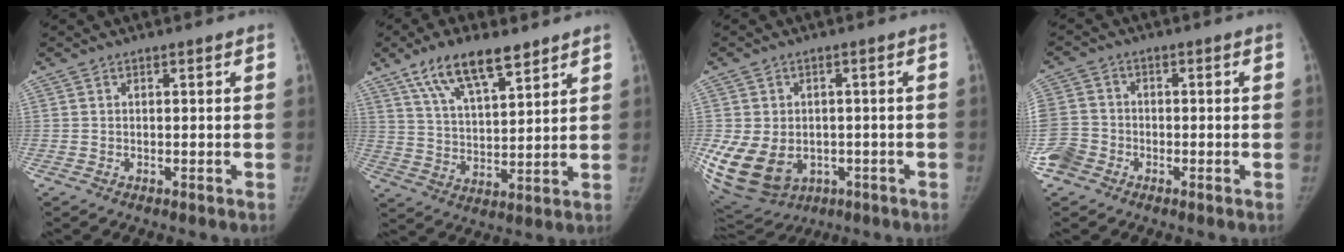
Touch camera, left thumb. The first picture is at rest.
{"total": 13.1, "force": [8.6, 4.7, 8.7], "torque": [-0.131, -0.035, 0.159]}
{"total": 18.5, "force": [-4.8, 14.2, 10.8], "torque": [-0.242, 0.003, -0.049]}
{"total": 7.7, "force": [-3.5, 6.2, 2.8], "torque": [-0.061, 0.014, -0.070]}